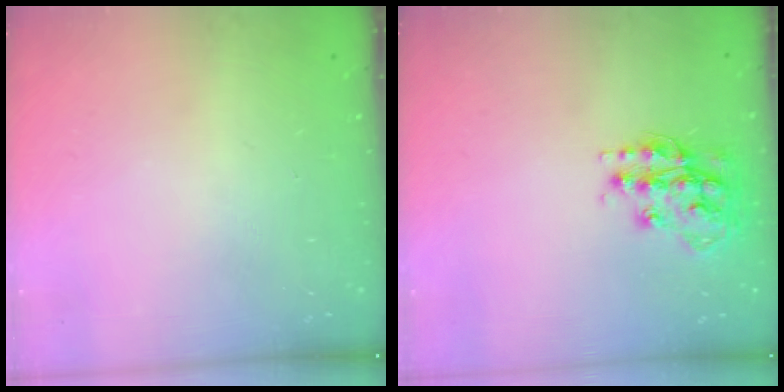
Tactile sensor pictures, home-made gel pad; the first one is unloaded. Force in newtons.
{"total": 14.6, "press": 14.5, "slide": 0.7}